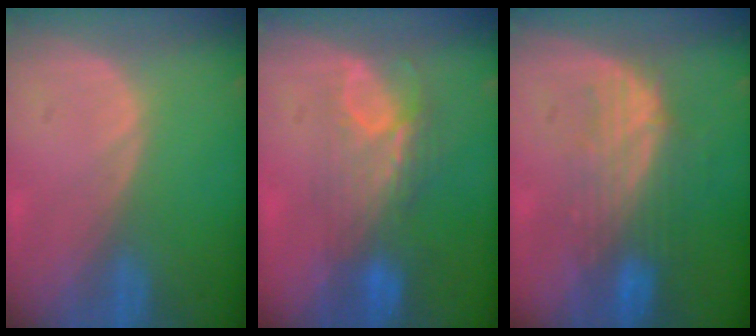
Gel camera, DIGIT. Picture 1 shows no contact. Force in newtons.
{"total": 7.3, "press": 6.6, "slide": 3.1}
{"total": 7.4, "press": 7.0, "slide": 2.2}